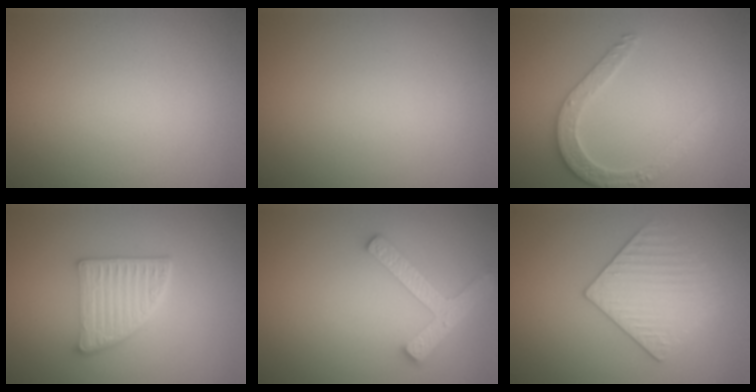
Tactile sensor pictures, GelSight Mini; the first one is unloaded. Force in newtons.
{"total": 0.0}
{"total": 3.1, "press": 3.0, "slide": 0.7}
{"total": 5.2, "press": 3.6, "slide": 3.7}
{"total": 3.9, "press": 3.6, "slide": 1.5}
{"total": 3.3, "press": 3.3, "slide": 0.2}